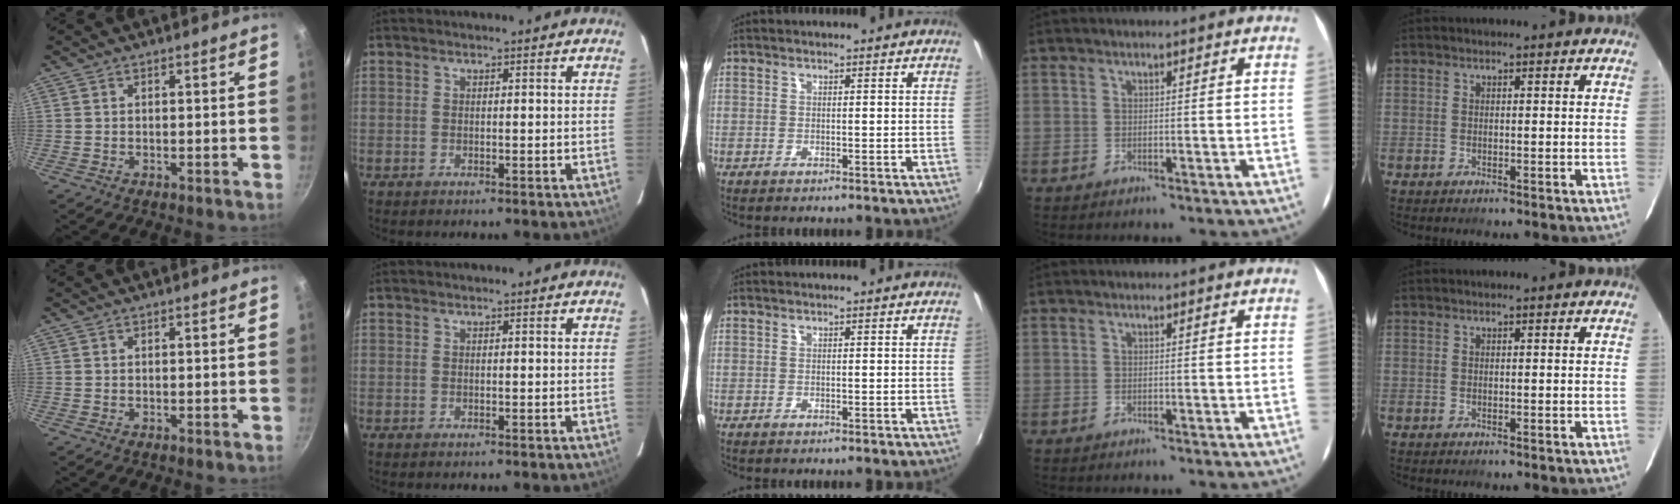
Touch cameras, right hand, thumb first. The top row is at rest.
{}